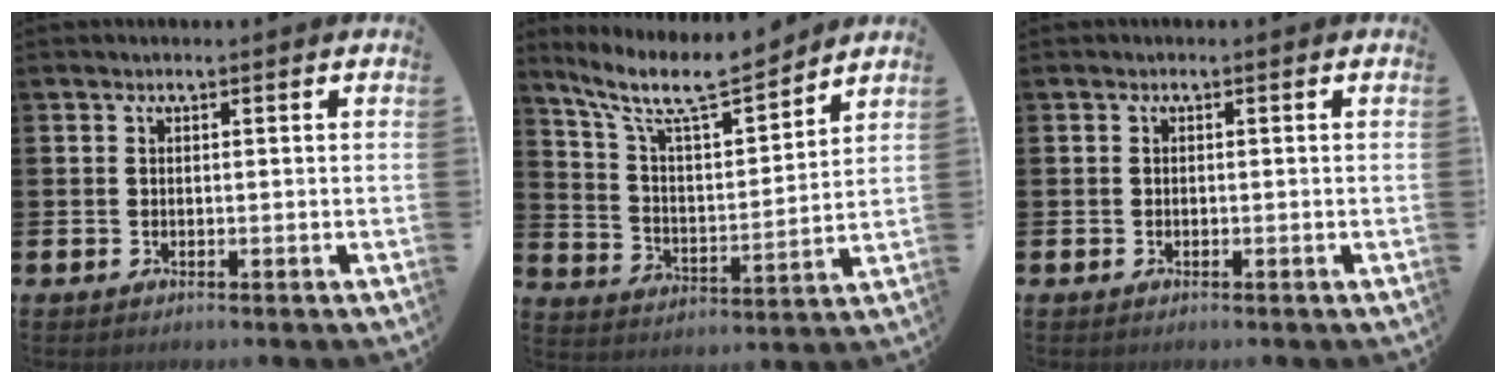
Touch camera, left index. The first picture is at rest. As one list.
[{"total": 9.8, "force": [8.5, 1.9, 4.4], "torque": [-0.115, -0.053, 0.147]}, {"total": 0.0}]